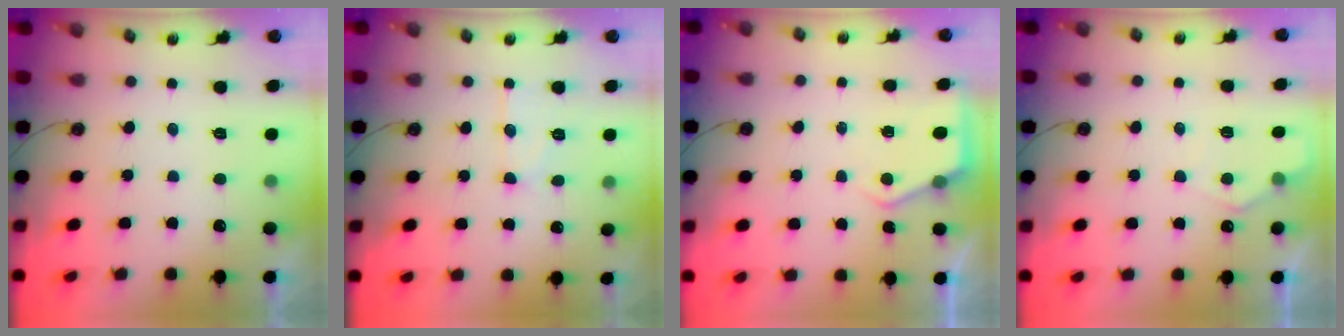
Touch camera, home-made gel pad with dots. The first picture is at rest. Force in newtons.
{"total": 9.2, "press": 9.2, "slide": 0.8}
{"total": 3.3, "press": 3.3, "slide": 0.5}
{"total": 5.5, "press": 5.5, "slide": 0.7}